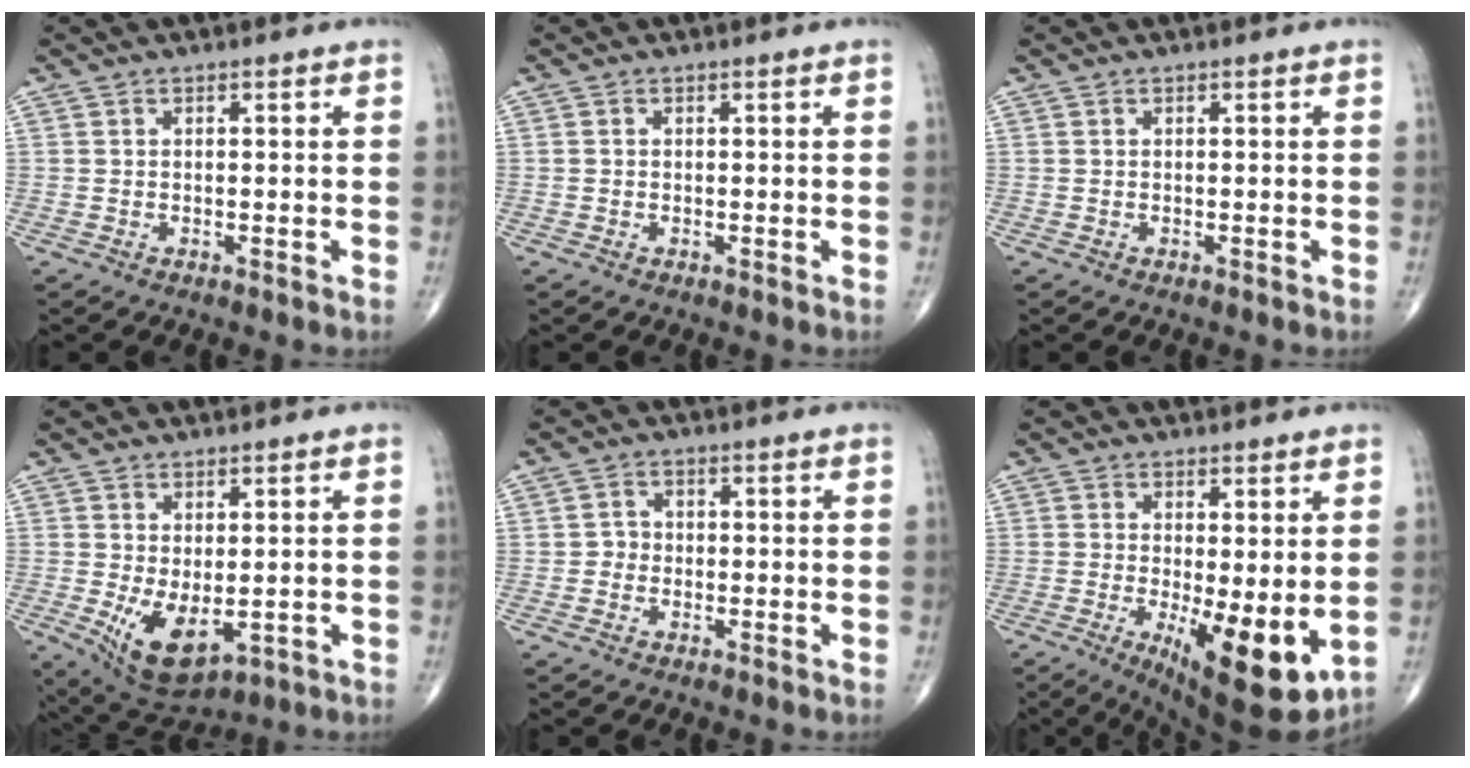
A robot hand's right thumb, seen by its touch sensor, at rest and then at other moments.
{"total": 0.0}
{"total": 0.0}
{"total": 9.2, "force": [-1.5, 4.9, 7.6], "torque": [-0.120, -0.015, -0.003]}
{"total": 2.3, "force": [-0.5, 2.1, 0.7], "torque": [0.002, 0.008, -0.016]}
{"total": 12.5, "force": [-2.2, 4.2, 11.6], "torque": [-0.170, -0.030, -0.020]}